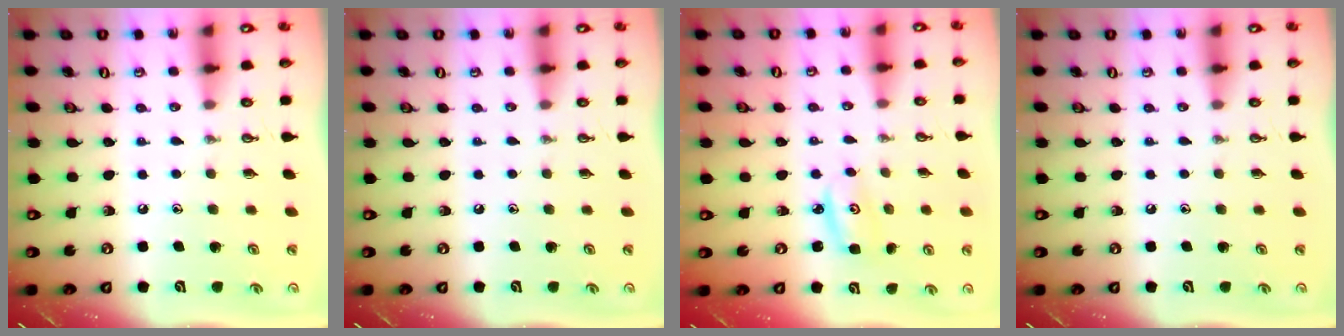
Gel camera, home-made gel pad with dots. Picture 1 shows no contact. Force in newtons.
{"total": 0.0}
{"total": 3.3, "press": 3.3, "slide": 0.5}
{"total": 0.0}